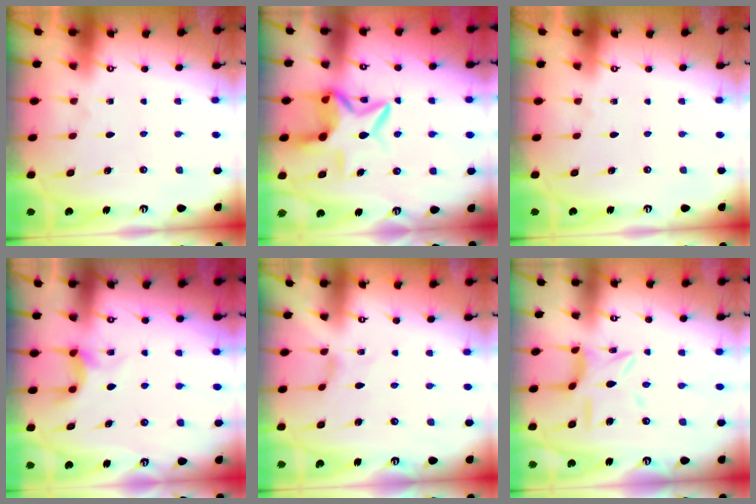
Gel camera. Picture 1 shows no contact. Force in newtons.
{"total": 11.0, "press": 10.9, "slide": 1.1}
{"total": 0.0}
{"total": 4.2, "press": 4.2, "slide": 0.6}
{"total": 1.2, "press": 1.2, "slide": 0.3}
{"total": 8.1, "press": 8.1, "slide": 0.6}